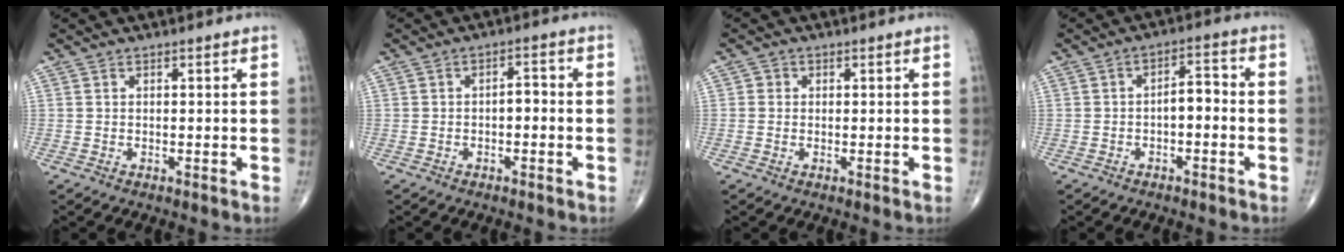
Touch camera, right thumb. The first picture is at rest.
{"total": 2.5, "force": [-0.6, 1.0, 2.2], "torque": [-0.030, 0.017, -0.012]}
{"total": 1.2, "force": [0.0, 1.2, 0.3], "torque": [0.002, 0.002, -0.003]}
{"total": 4.3, "force": [-1.0, 1.8, 3.8], "torque": [-0.050, 0.028, -0.021]}